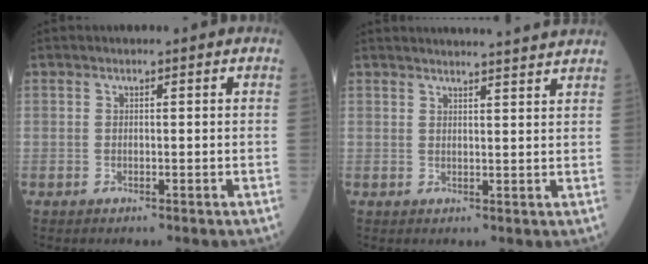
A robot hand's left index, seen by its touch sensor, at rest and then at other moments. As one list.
[{"total": 11.2, "force": [10.8, -0.7, 2.9], "torque": [-0.037, -0.004, 0.121]}]